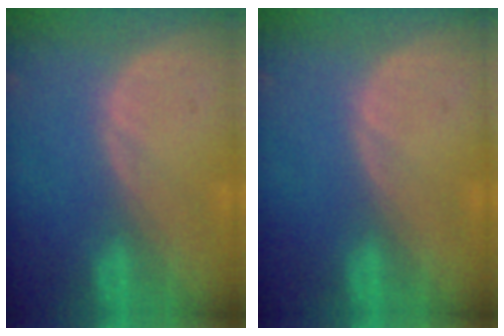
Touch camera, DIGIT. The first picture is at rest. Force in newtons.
{"total": 0.0}